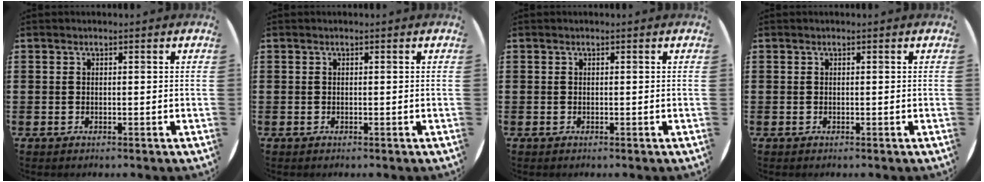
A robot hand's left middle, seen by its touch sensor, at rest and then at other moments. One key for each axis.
{"total": 0.0}
{"total": 0.0}
{"total": 0.0}